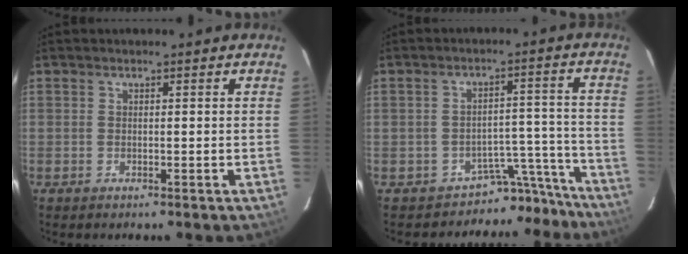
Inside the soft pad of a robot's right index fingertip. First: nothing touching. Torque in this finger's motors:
{"motor_torque": [-0.37, -0.30, -0.57, -0.21]}